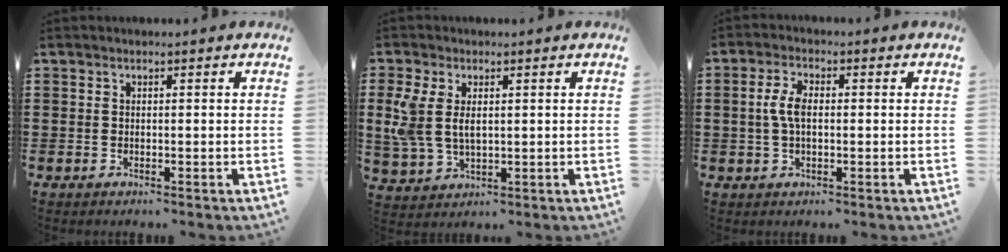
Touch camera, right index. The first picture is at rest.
{"total": 5.3, "force": [1.2, 3.1, 4.1], "torque": [-0.103, 0.003, 0.017]}
{"total": 4.5, "force": [0.1, 2.1, 4.0], "torque": [-0.094, 0.003, -0.004]}